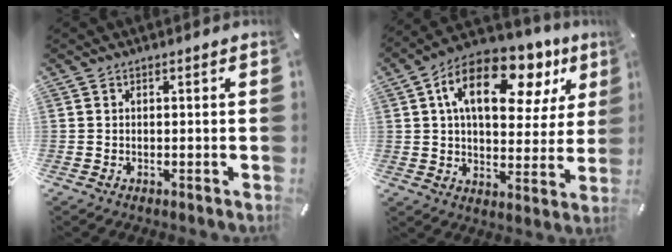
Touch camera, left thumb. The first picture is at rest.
{"total": 18.4, "force": [8.7, 10.6, 12.4], "torque": [-0.195, -0.033, 0.145]}